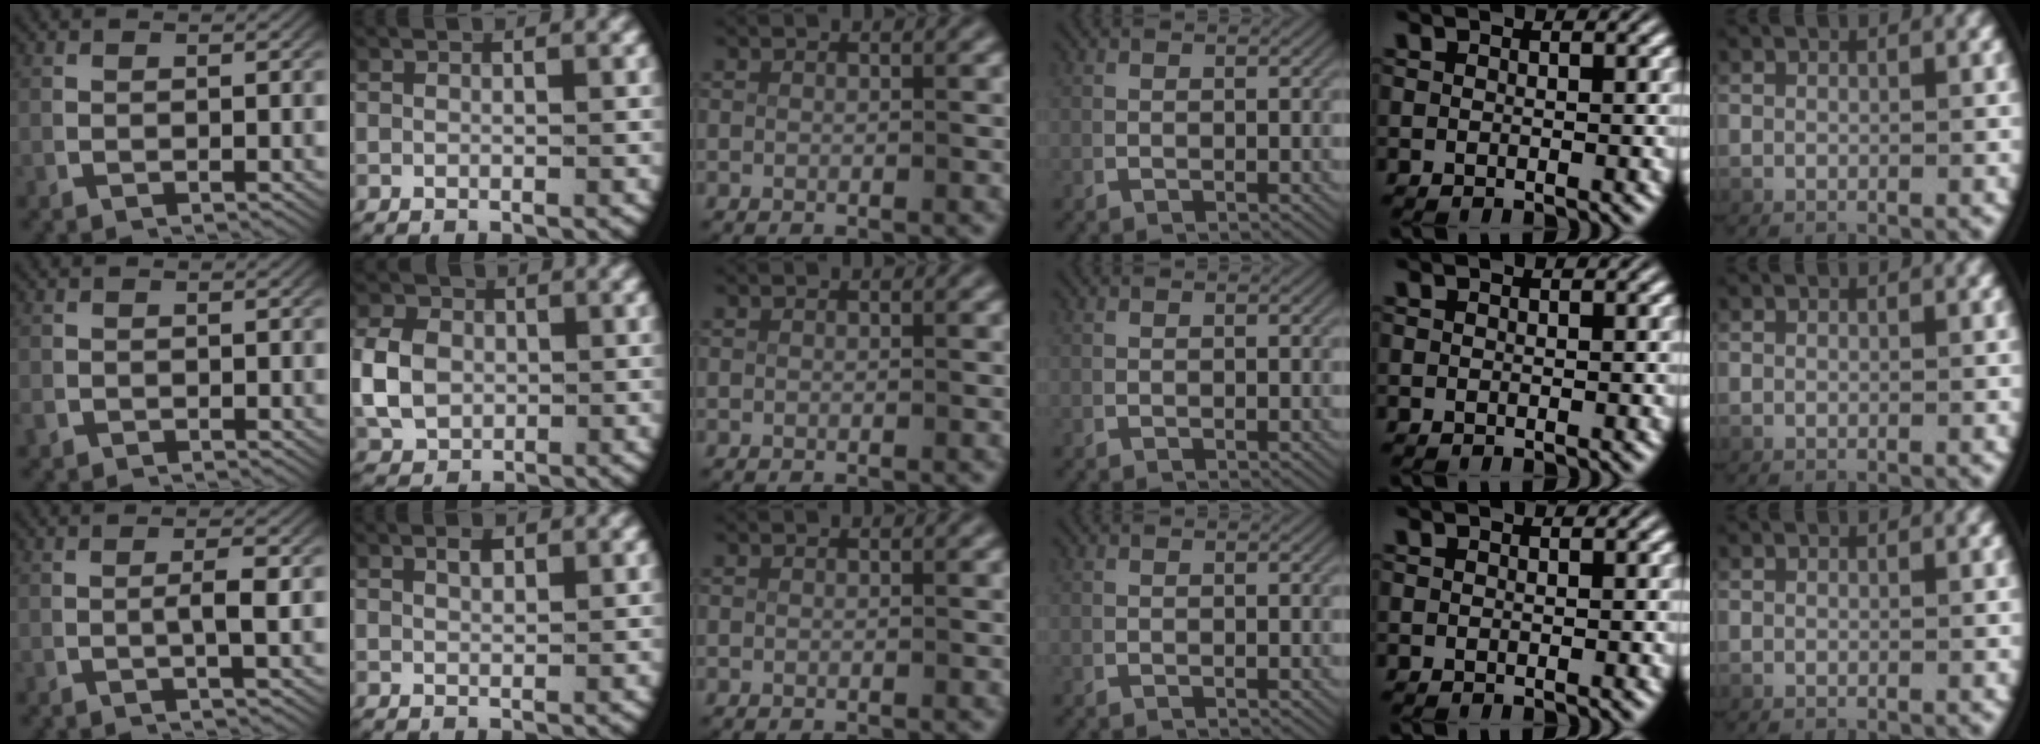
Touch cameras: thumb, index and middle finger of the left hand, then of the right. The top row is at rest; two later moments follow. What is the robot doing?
{"motion": "lift_and_place", "object": "key"}